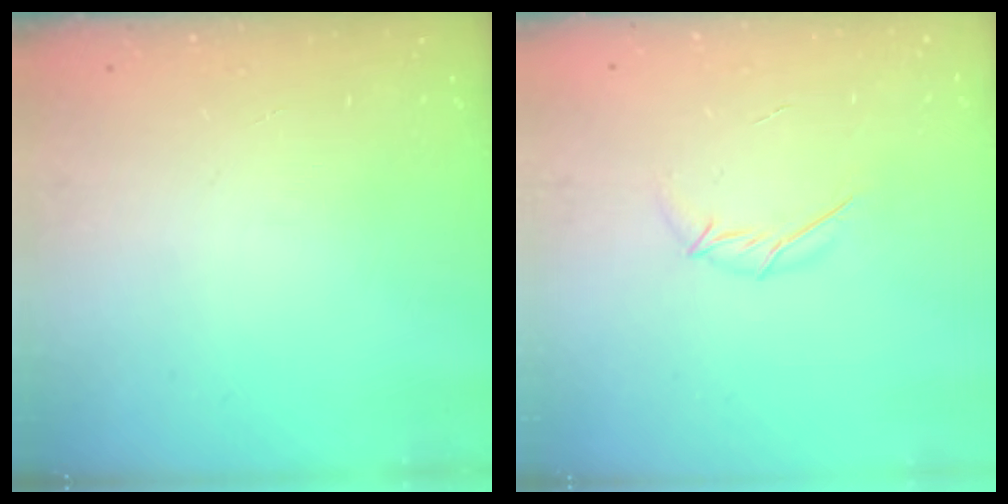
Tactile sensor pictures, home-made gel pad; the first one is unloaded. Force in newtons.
{"total": 5.7, "press": 5.7, "slide": 0.9}